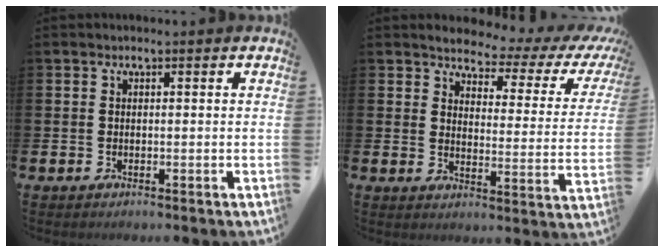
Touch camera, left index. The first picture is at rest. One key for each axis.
{"total": 3.5, "fx": 3.1, "fy": 1.1, "fz": 1.2, "tx": -0.036, "ty": -0.033, "tz": 0.041}